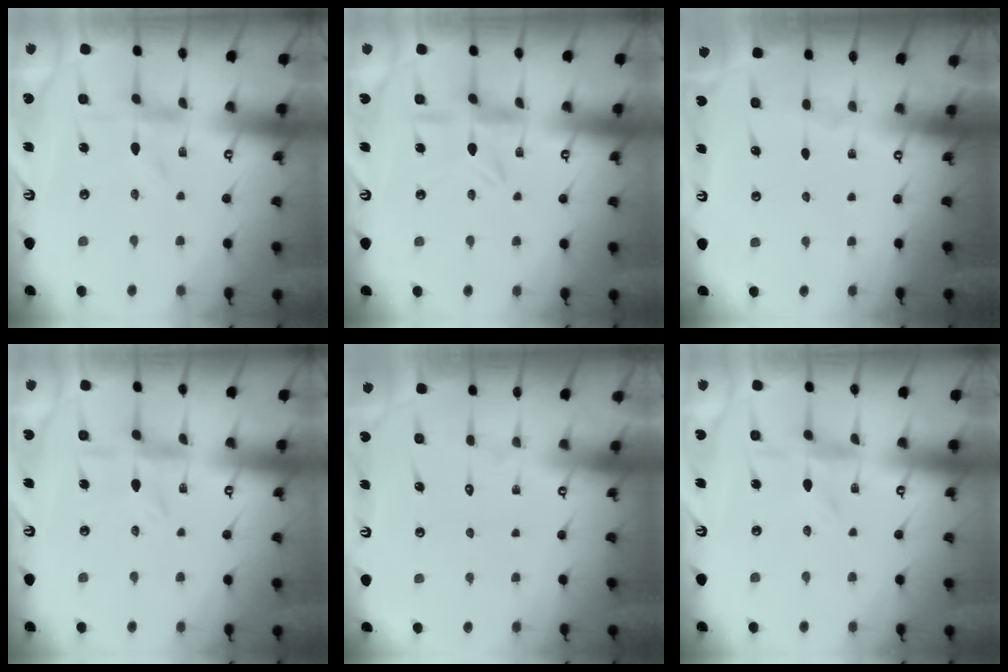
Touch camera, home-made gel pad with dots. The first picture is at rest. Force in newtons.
{"total": 5.4, "press": 5.4, "slide": 0.5}
{"total": 0.0}
{"total": 2.8, "press": 2.7, "slide": 0.3}
{"total": 1.7, "press": 1.7, "slide": 0.1}
{"total": 0.7, "press": 0.7, "slide": 0.2}